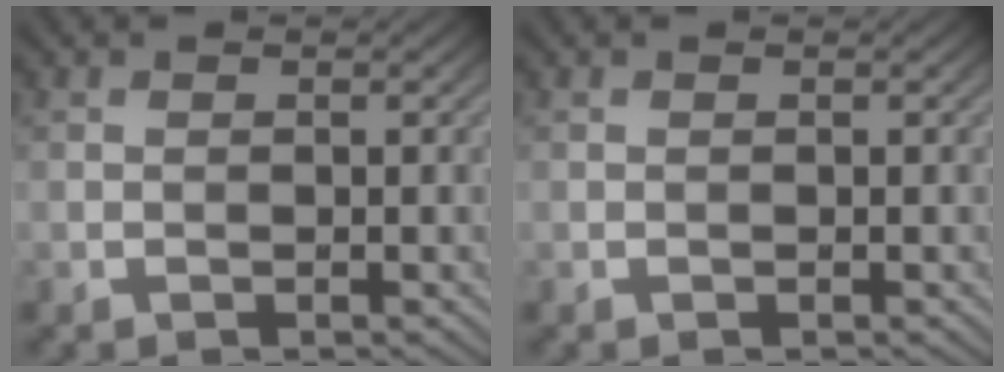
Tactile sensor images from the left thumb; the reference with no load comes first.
{"total": 0.0}